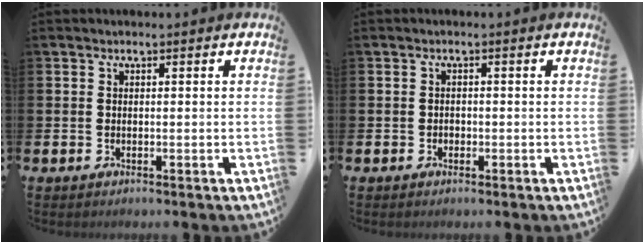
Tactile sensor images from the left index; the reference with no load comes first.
{"total": 0.8, "force": [-0.3, 0.7, 0.2], "torque": [-0.005, 0.005, -0.008]}